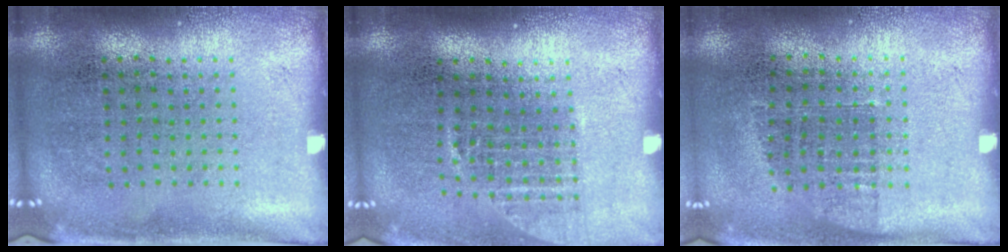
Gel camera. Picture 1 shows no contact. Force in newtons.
{"total": 1.0, "press": 0.9, "slide": 0.5}
{"total": 0.8, "press": 0.7, "slide": 0.4}